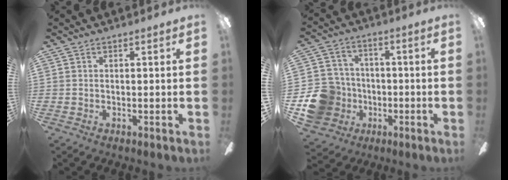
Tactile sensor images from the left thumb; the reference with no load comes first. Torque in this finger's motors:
{"motor_torque": [-0.71, 0.82, 0.01, -0.01, 0.04]}